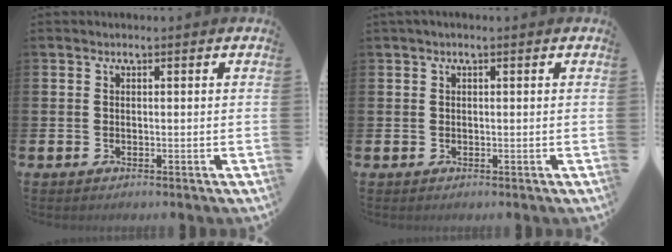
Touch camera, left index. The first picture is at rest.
{"total": 0.5, "force": [0.1, 0.0, 0.5], "torque": [-0.018, 0.006, 0.004]}